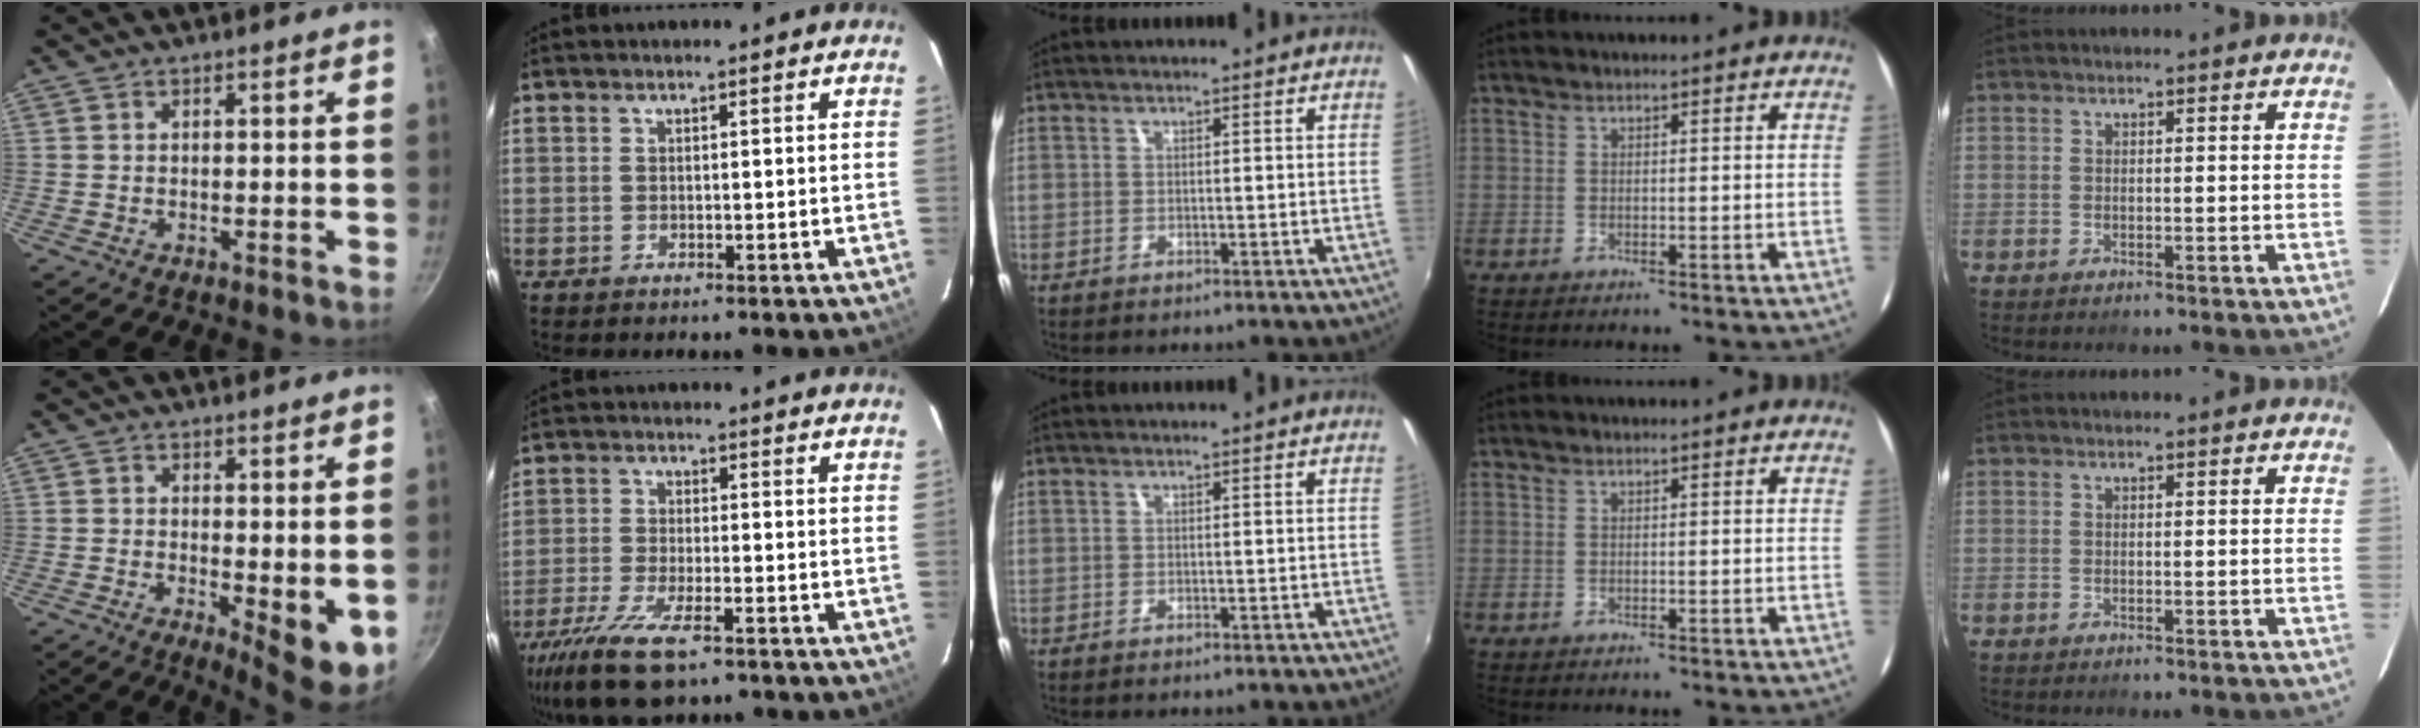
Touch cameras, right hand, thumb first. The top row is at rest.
{"thumb": {"total": 6.8, "force": [-0.4, 2.4, 6.4], "torque": [-0.085, -0.015, 0.000]}, "index": {"total": 12.3, "force": [-8.3, 3.6, 8.3], "torque": [-0.192, -0.039, -0.159]}}